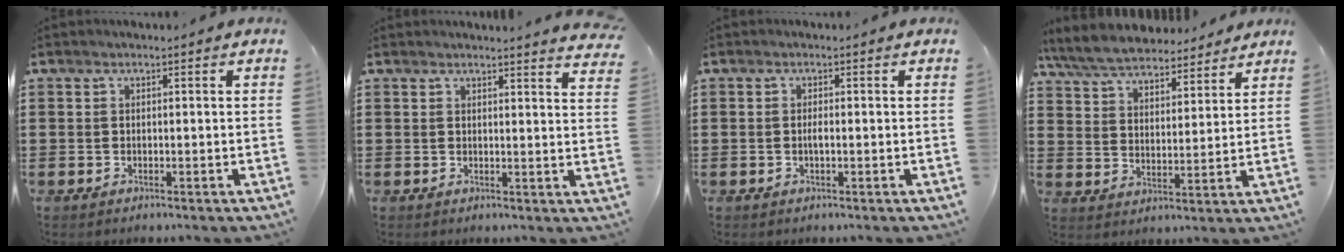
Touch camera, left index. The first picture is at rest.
{"total": 2.7, "force": [2.6, -0.3, 0.5], "torque": [-0.009, -0.014, 0.048]}
{"total": 1.1, "force": [-0.1, 0.2, 1.1], "torque": [-0.022, -0.001, -0.002]}
{"total": 7.0, "force": [6.6, 1.2, 2.0], "torque": [-0.068, -0.030, 0.117]}